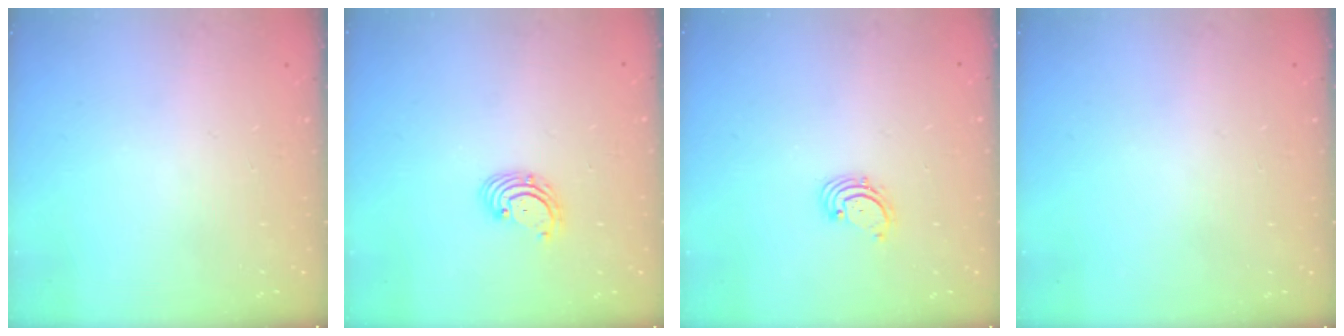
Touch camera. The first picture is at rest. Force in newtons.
{"total": 2.9, "press": 2.9, "slide": 0.3}
{"total": 1.6, "press": 1.6, "slide": 0.2}
{"total": 0.0}